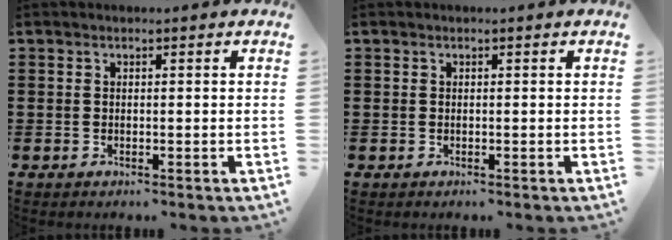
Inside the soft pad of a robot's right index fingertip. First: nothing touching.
{"total": 0.0}